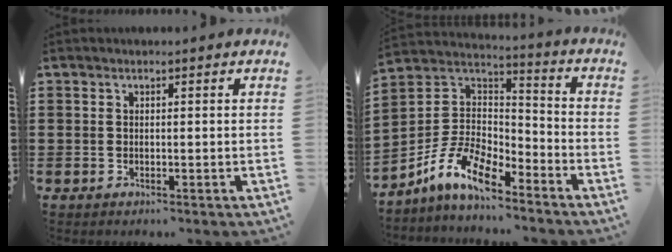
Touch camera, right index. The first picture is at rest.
{"total": 10.6, "force": [-7.3, 4.3, 6.4], "torque": [-0.153, 0.007, -0.148]}